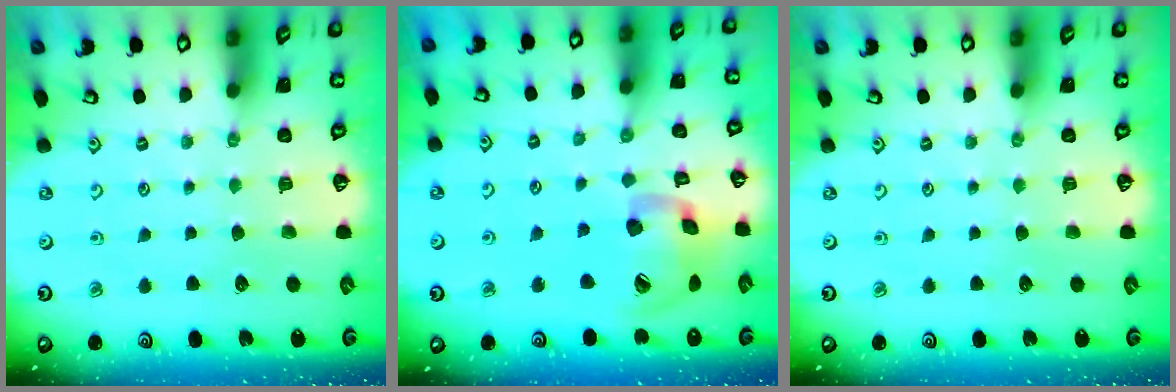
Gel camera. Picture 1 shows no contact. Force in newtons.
{"total": 17.0, "press": 16.8, "slide": 2.5}
{"total": 0.0}